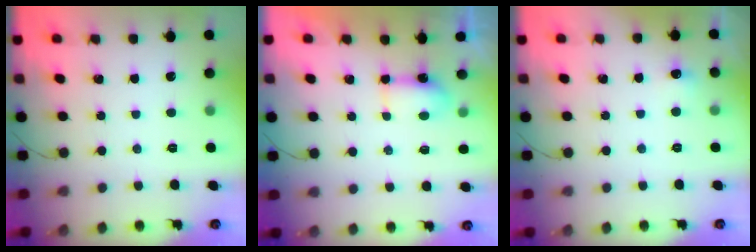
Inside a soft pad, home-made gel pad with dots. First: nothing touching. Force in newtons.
{"total": 4.2, "press": 4.1, "slide": 0.8}
{"total": 5.0, "press": 4.8, "slide": 1.5}